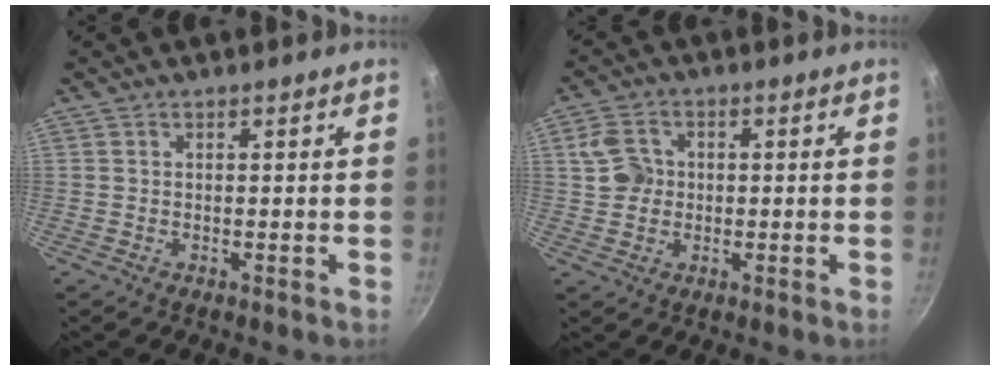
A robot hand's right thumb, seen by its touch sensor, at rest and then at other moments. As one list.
[{"total": 5.7, "force": [0.5, 4.8, 3.0], "torque": [-0.042, 0.006, 0.007]}]